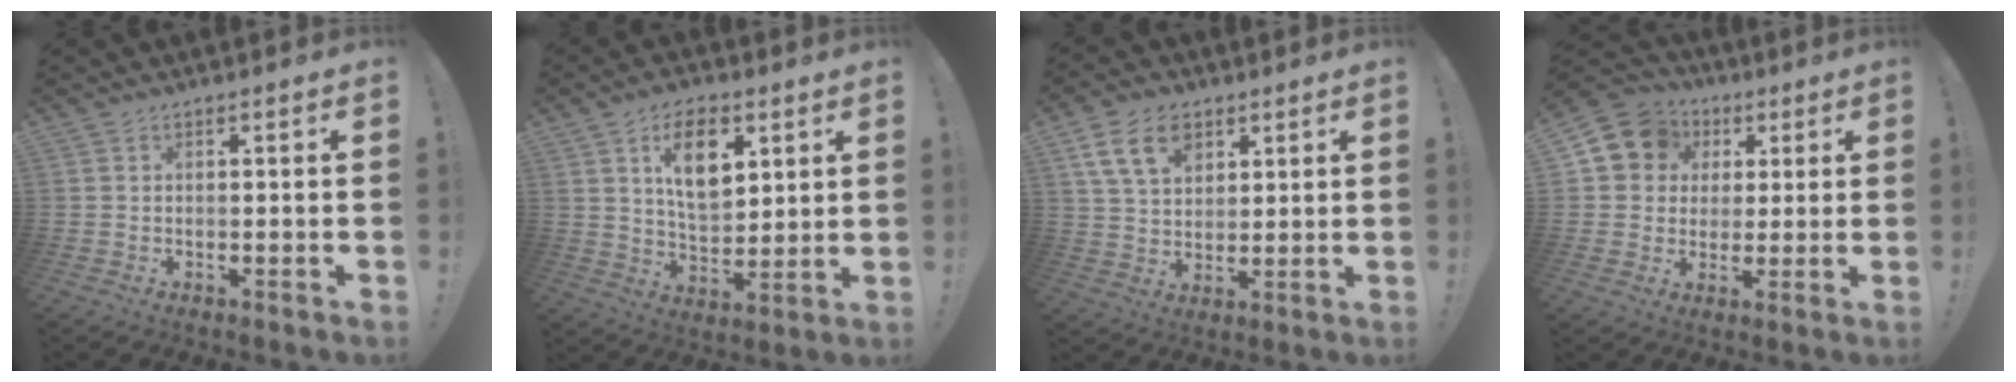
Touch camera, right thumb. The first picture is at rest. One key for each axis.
{"total": 13.3, "fx": 6.0, "fy": 7.6, "fz": 9.1, "tx": -0.136, "ty": -0.009, "tz": 0.108}
{"total": 12.8, "fx": 6.3, "fy": 8.6, "fz": 7.1, "tx": -0.116, "ty": -0.013, "tz": 0.121}
{"total": 10.3, "fx": 3.1, "fy": 9.3, "fz": 3.2, "tx": -0.044, "ty": -0.007, "tz": 0.065}